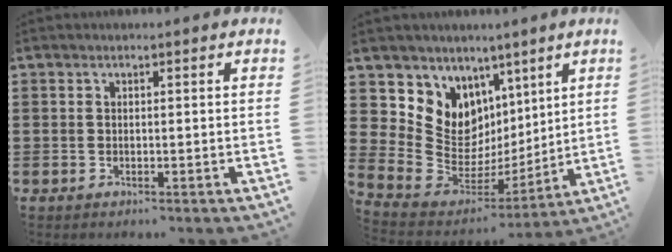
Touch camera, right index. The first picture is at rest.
{"total": 9.4, "force": [4.1, 8.4, 1.6], "torque": [-0.077, -0.052, 0.087]}